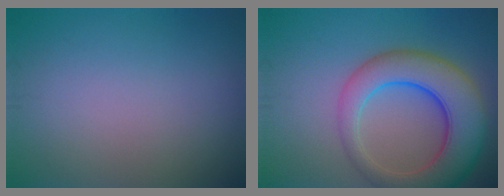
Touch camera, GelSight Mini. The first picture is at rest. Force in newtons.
{"total": 8.6, "press": 8.6, "slide": 0.6}